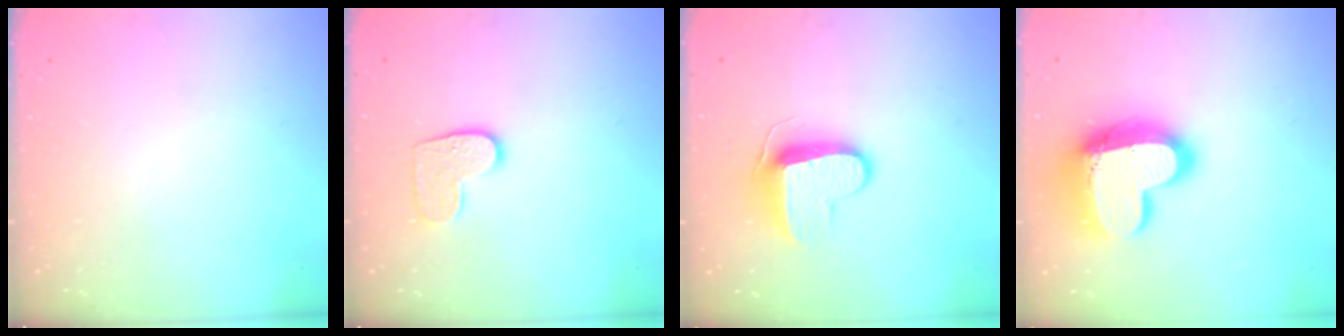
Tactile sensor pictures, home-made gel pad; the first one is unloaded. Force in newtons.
{"total": 8.4, "press": 8.4, "slide": 0.4}
{"total": 9.6, "press": 9.6, "slide": 0.9}
{"total": 23.1, "press": 23.0, "slide": 1.7}